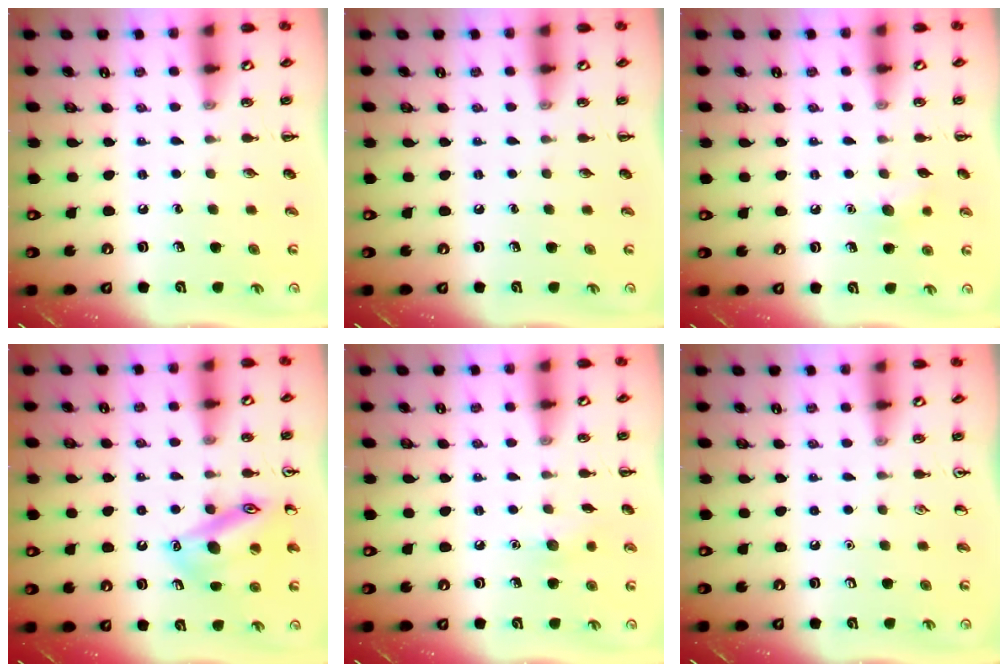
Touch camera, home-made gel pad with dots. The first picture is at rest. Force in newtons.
{"total": 0.0}
{"total": 7.2, "press": 6.9, "slide": 2.1}
{"total": 16.8, "press": 16.7, "slide": 1.8}
{"total": 5.6, "press": 5.4, "slide": 1.5}
{"total": 0.0}